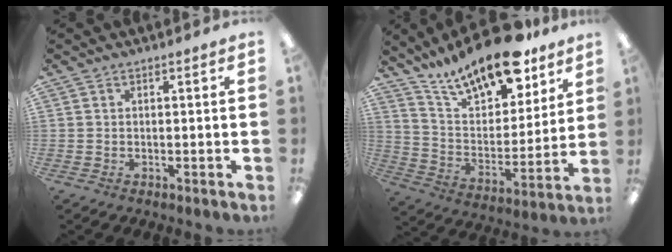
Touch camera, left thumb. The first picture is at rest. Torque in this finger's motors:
{"motor_torque": [2.09, 2.09, 1.46, -1.30, 0.10]}